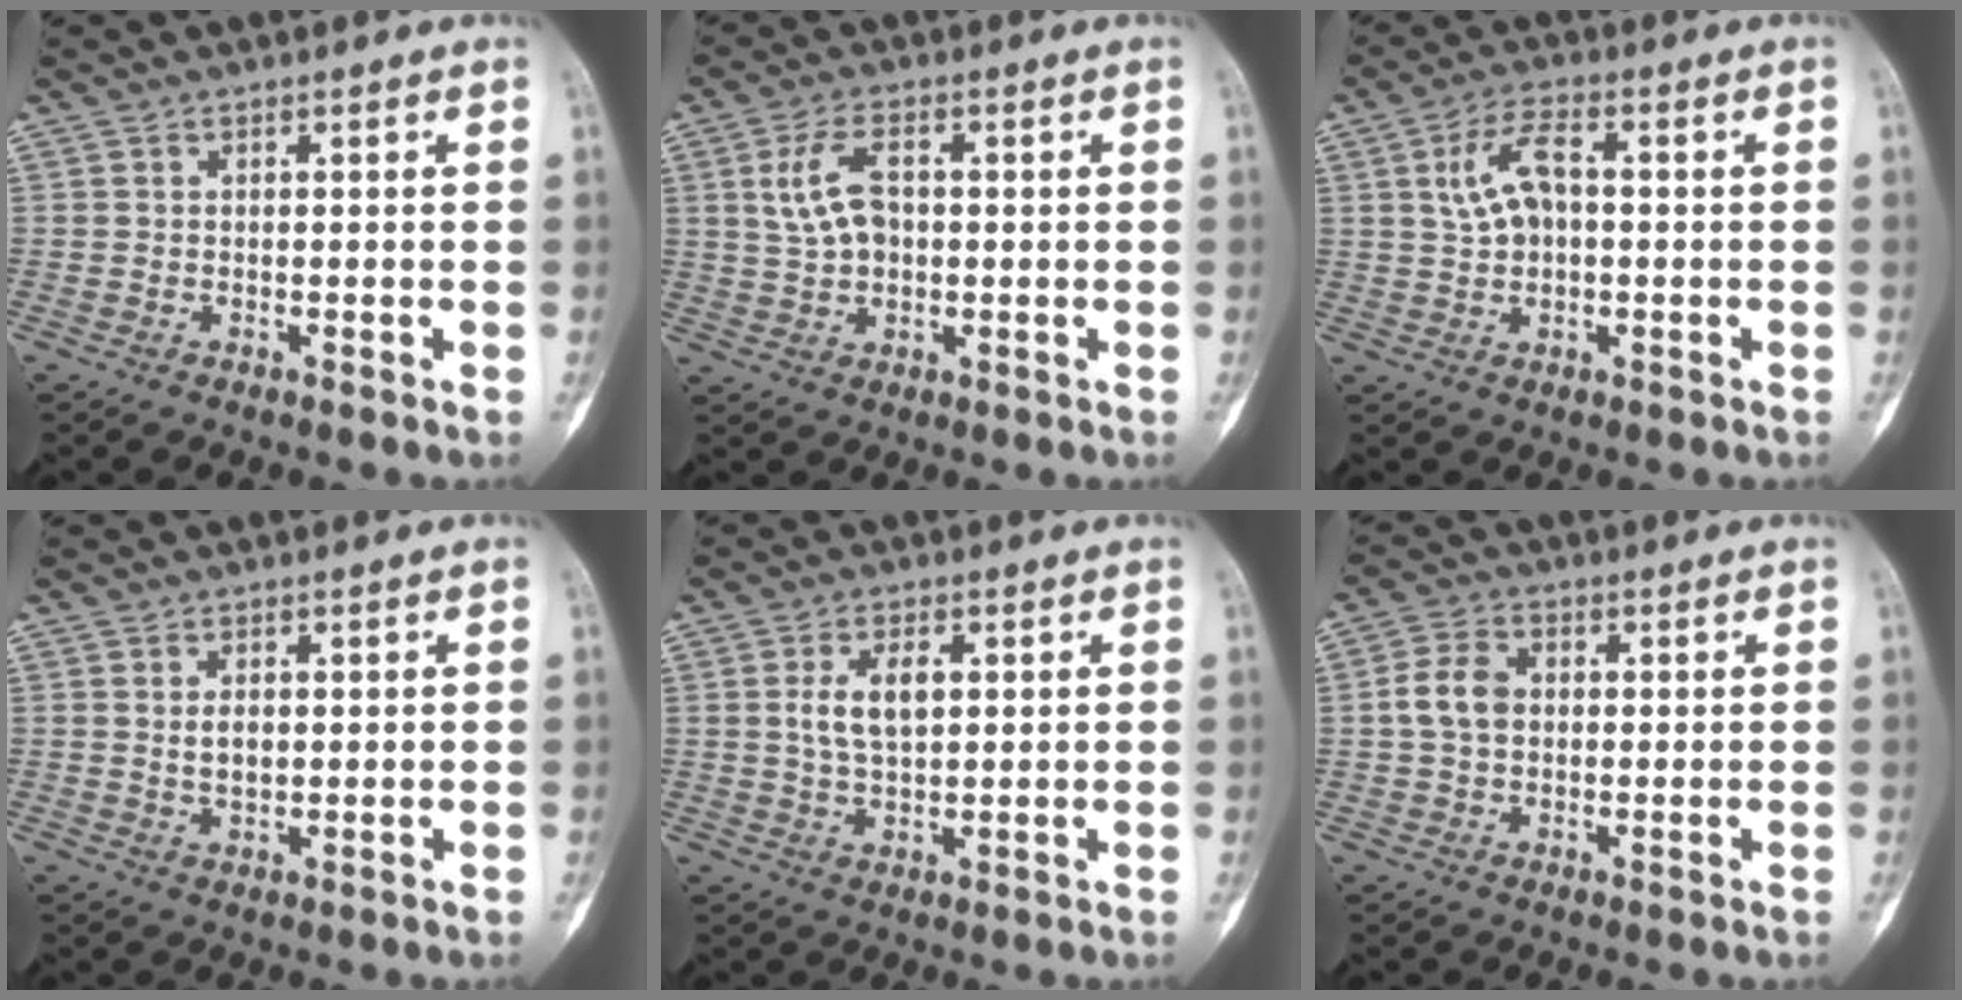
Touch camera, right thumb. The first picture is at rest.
{"total": 7.0, "force": [1.1, 4.3, 5.5], "torque": [-0.100, 0.014, 0.022]}
{"total": 7.0, "force": [0.9, 3.8, 5.9], "torque": [-0.104, 0.022, 0.015]}
{"total": 3.0, "force": [0.6, 1.8, 2.3], "torque": [-0.029, -0.002, 0.013]}
{"total": 6.2, "force": [1.4, 3.4, 5.0], "torque": [-0.087, 0.001, 0.027]}
{"total": 6.0, "force": [0.4, 4.5, 3.9], "torque": [-0.066, 0.016, 0.002]}